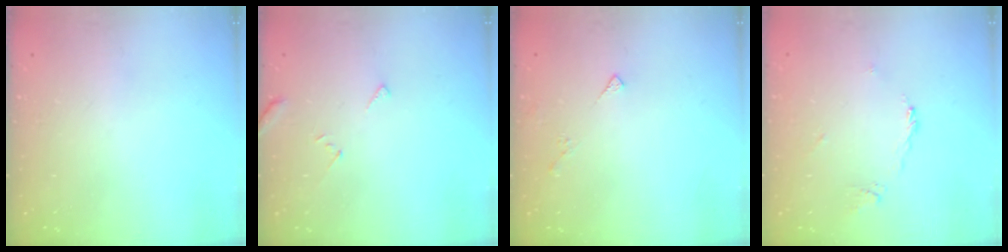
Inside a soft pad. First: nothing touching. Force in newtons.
{"total": 2.8, "press": 2.8, "slide": 0.2}
{"total": 2.5, "press": 2.4, "slide": 0.5}
{"total": 3.6, "press": 3.5, "slide": 0.6}